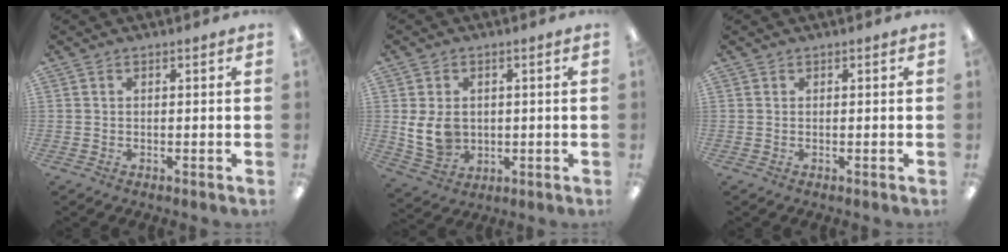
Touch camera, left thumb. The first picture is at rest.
{"total": 8.2, "force": [0.5, 6.3, 5.2], "torque": [-0.116, -0.002, 0.007]}
{"total": 0.0}